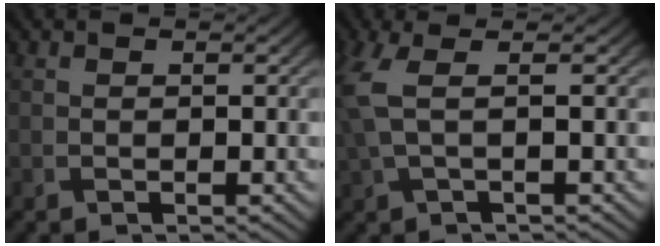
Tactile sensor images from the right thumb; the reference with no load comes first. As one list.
[{"total": 4.5, "force": [1.1, 1.3, 4.1], "torque": [-0.099, 0.009, 0.016]}]